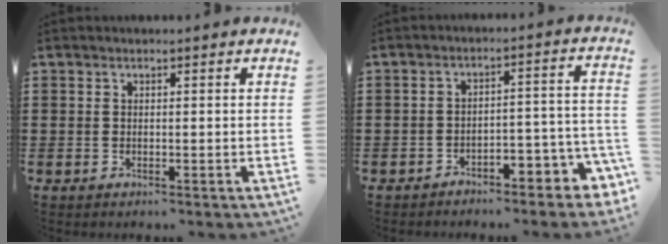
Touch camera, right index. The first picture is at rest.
{"total": 3.6, "force": [-3.2, 0.8, 1.4], "torque": [-0.029, 0.002, -0.068]}